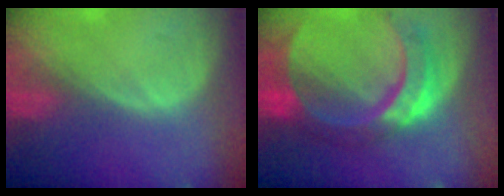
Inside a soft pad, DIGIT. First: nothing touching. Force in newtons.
{"total": 11.0, "press": 9.3, "slide": 6.0}